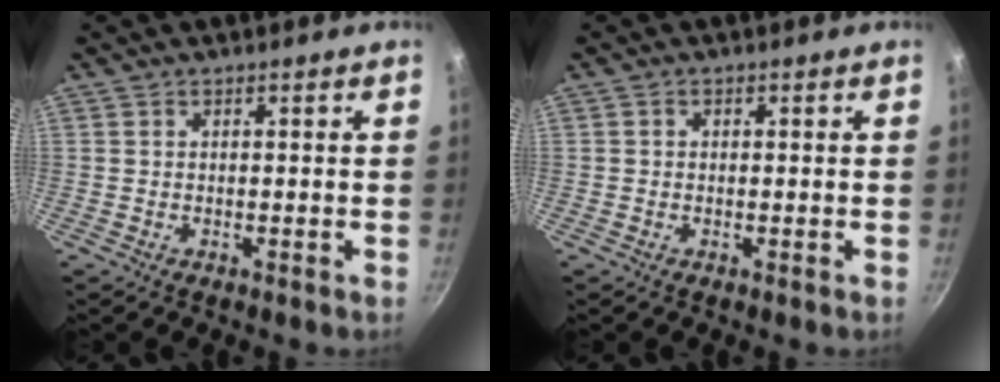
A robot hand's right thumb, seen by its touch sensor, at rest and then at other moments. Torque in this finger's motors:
{"motor_torque": [-0.42, 0.12, -0.08, 0.14, 0.06]}